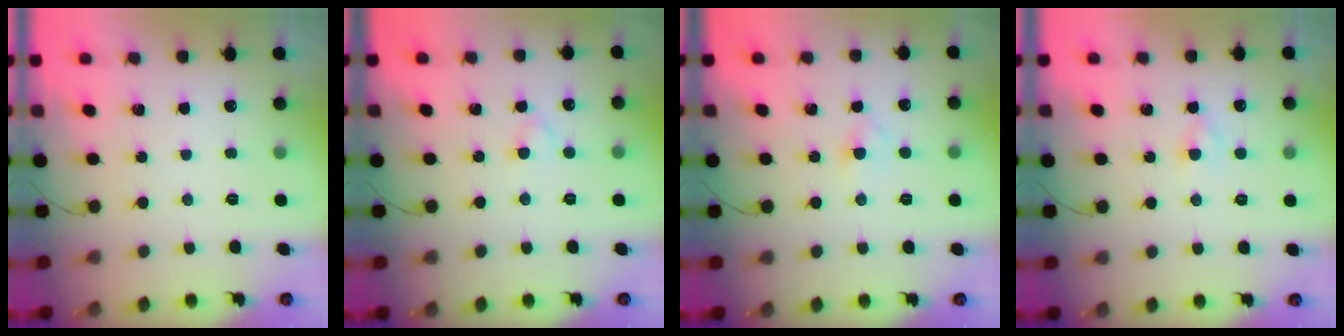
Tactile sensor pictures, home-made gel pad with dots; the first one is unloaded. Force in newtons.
{"total": 2.3, "press": 2.1, "slide": 1.0}
{"total": 2.5, "press": 2.4, "slide": 0.6}
{"total": 1.9, "press": 1.6, "slide": 0.9}